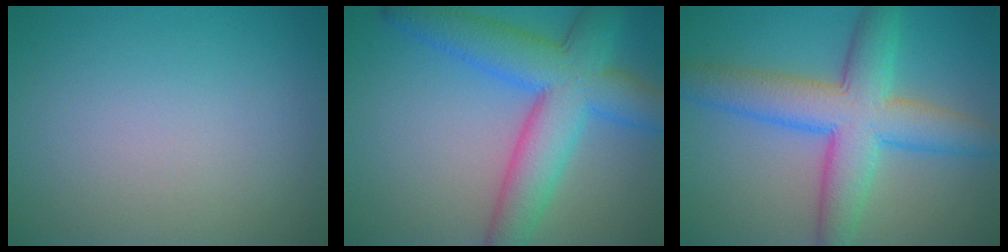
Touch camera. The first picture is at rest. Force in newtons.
{"total": 8.9, "press": 8.9, "slide": 0.4}
{"total": 8.4, "press": 8.4, "slide": 0.1}